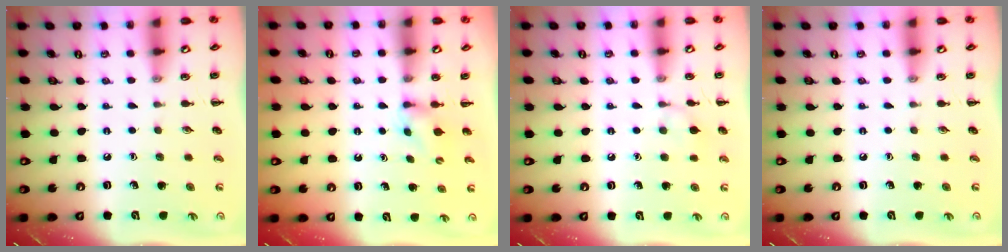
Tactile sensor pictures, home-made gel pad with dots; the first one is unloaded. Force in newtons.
{"total": 2.8, "press": 2.5, "slide": 1.3}
{"total": 7.1, "press": 6.7, "slide": 2.2}
{"total": 0.0}